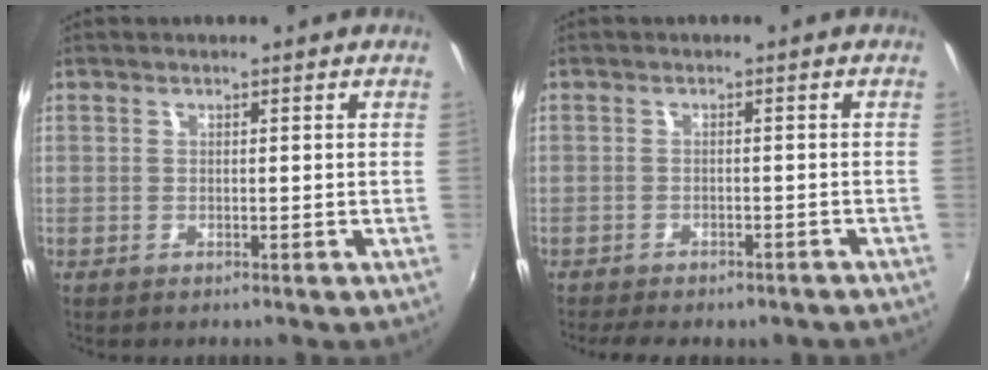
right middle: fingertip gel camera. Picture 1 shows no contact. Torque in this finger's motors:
{"motor_torque": [1.07, -1.07, 0.39, 0.06]}